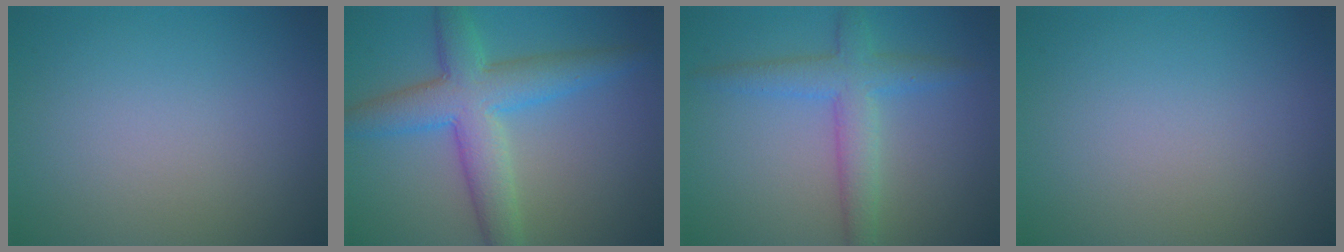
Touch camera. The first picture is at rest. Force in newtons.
{"total": 6.6, "press": 6.6, "slide": 0.1}
{"total": 4.0, "press": 4.0, "slide": 0.2}
{"total": 0.0}